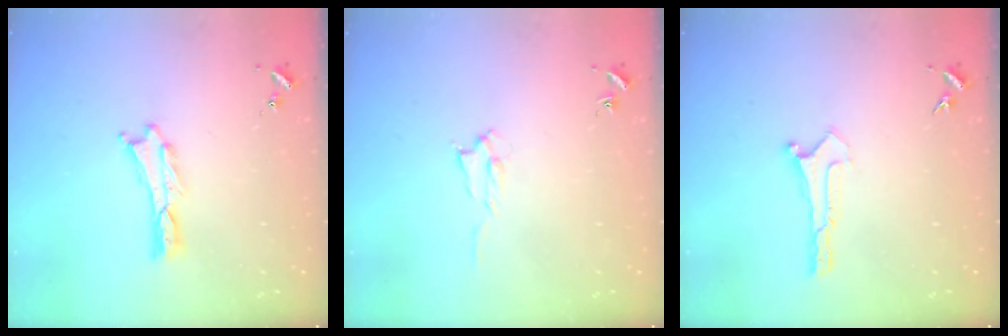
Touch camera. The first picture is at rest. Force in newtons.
{"total": 1.4, "press": 1.4, "slide": 0.2}
{"total": 0.0}